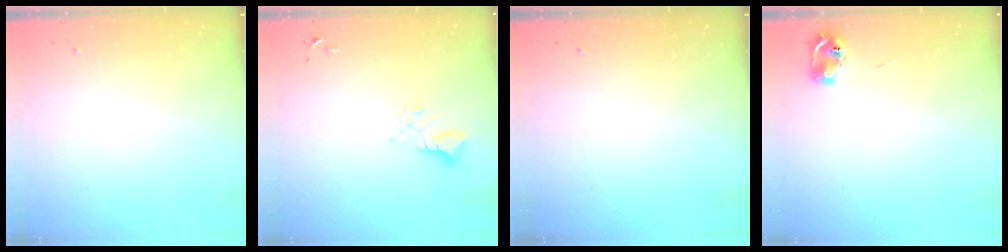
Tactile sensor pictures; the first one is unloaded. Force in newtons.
{"total": 6.6, "press": 6.6, "slide": 0.5}
{"total": 0.0}
{"total": 6.0, "press": 6.0, "slide": 0.7}